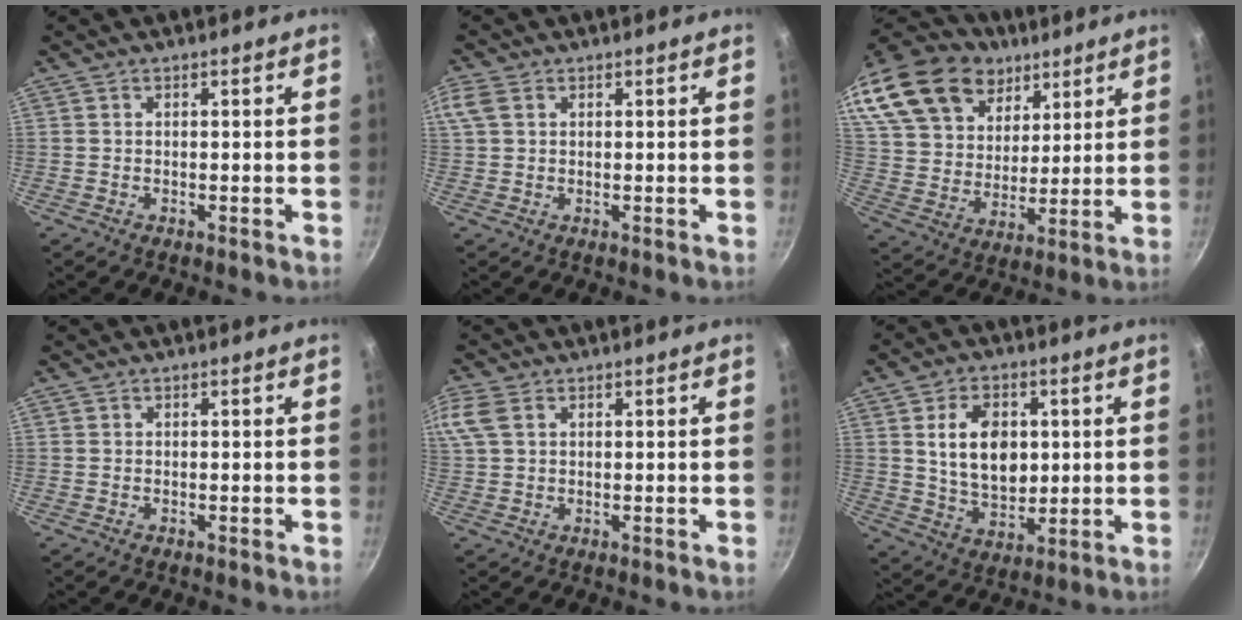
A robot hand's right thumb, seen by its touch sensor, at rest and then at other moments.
{"total": 3.8, "force": [1.5, 2.5, 2.5], "torque": [-0.056, 0.010, 0.031]}
{"total": 29.4, "force": [17.9, 19.1, 13.2], "torque": [-0.288, -0.007, 0.335]}
{"total": 0.0}
{"total": 6.0, "force": [2.5, 3.8, 3.9], "torque": [-0.090, 0.015, 0.049]}
{"total": 12.2, "force": [2.4, 8.4, 8.5], "torque": [-0.119, -0.015, 0.047]}